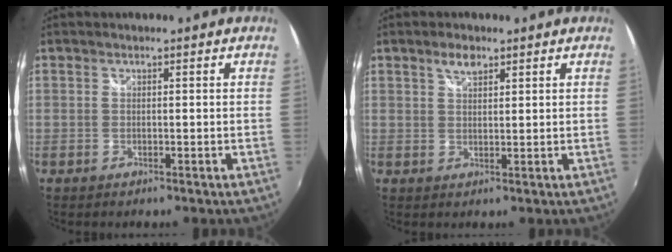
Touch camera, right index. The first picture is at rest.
{"total": 2.9, "force": [1.9, 1.3, 1.7], "torque": [-0.028, 0.005, 0.034]}